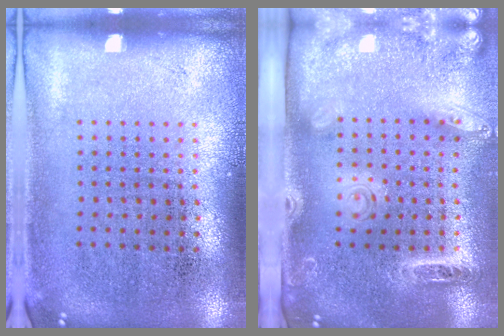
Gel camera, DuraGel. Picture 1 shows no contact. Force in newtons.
{"total": 2.5, "press": 1.9, "slide": 1.6}